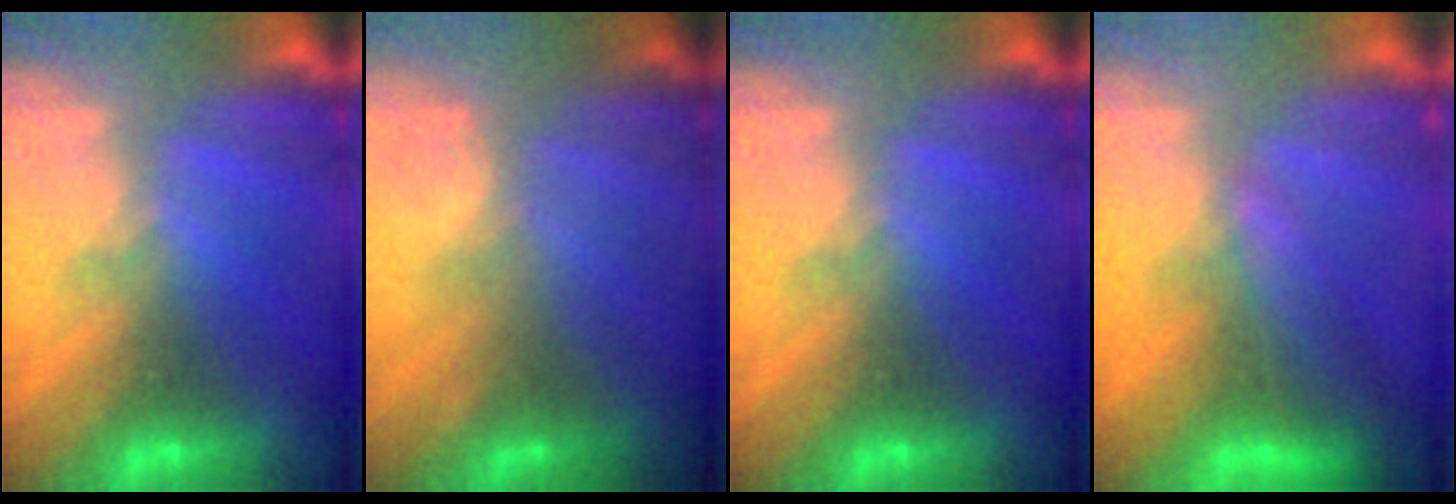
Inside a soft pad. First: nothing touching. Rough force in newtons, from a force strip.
{"total": 2.5}
{"total": 0.0}
{"total": 7.5}